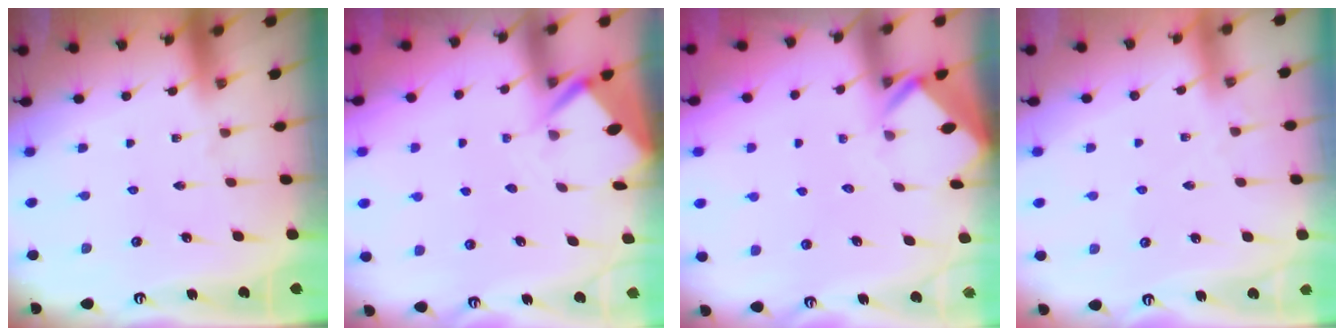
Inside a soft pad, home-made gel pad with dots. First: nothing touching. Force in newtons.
{"total": 3.6, "press": 3.6, "slide": 0.3}
{"total": 3.0, "press": 3.0, "slide": 0.3}
{"total": 2.1, "press": 2.1, "slide": 0.4}